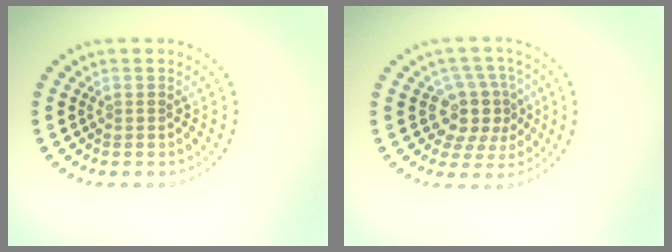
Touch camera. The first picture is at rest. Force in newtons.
{"total": 4.0, "press": 3.3, "slide": 2.3}